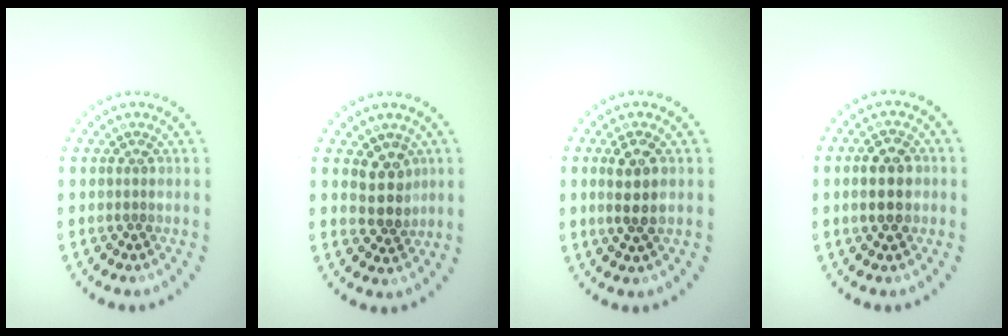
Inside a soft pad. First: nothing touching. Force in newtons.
{"total": 2.8, "press": 2.5, "slide": 1.3}
{"total": 2.7, "press": 2.5, "slide": 1.0}
{"total": 3.2, "press": 3.2, "slide": 0.1}